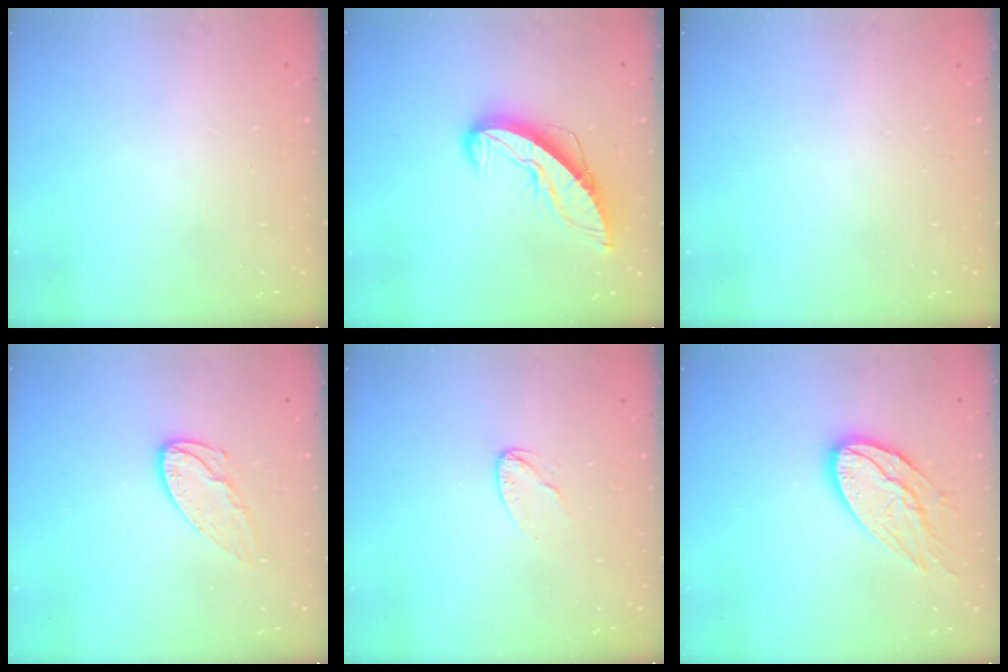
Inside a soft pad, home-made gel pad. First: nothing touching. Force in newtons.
{"total": 10.1, "press": 10.0, "slide": 0.8}
{"total": 0.0}
{"total": 9.1, "press": 9.1, "slide": 0.5}
{"total": 4.6, "press": 4.6, "slide": 0.4}
{"total": 13.4, "press": 13.4, "slide": 1.0}